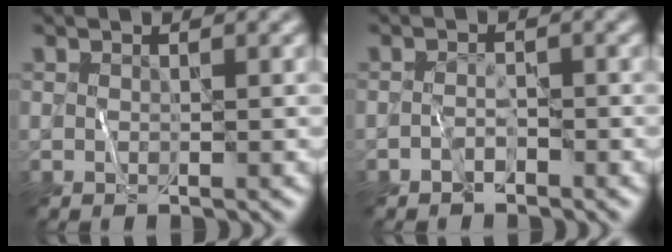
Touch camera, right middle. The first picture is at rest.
{"total": 1.3, "force": [-1.1, 0.5, 0.5], "torque": [-0.008, 0.011, -0.022]}